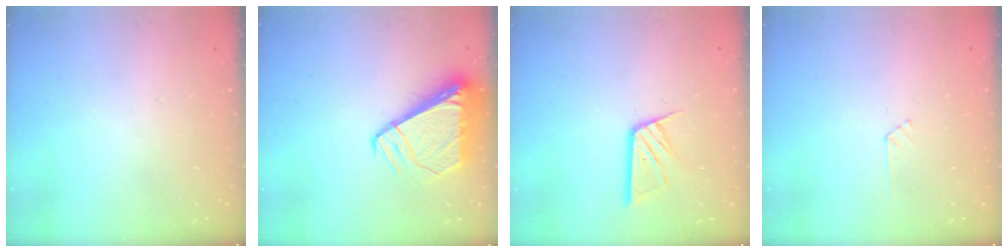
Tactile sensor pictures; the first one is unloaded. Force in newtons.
{"total": 9.1, "press": 9.1, "slide": 1.1}
{"total": 10.7, "press": 10.6, "slide": 1.2}
{"total": 3.0, "press": 3.0, "slide": 0.3}